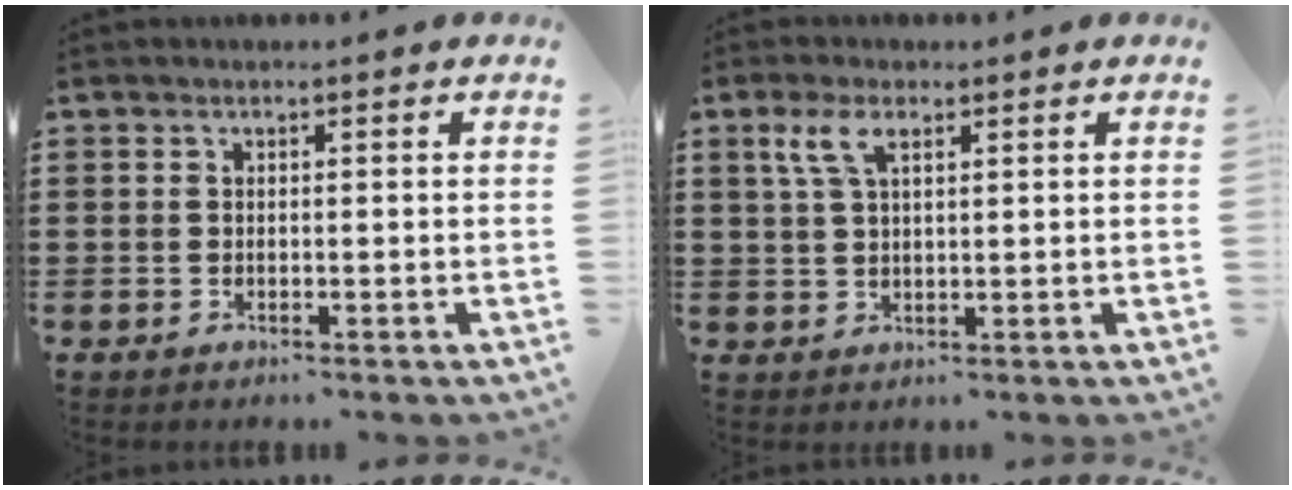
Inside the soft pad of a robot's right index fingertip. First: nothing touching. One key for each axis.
{"total": 4.0, "fx": 2.0, "fy": 1.5, "fz": 3.2, "tx": -0.070, "ty": 0.008, "tz": 0.034}